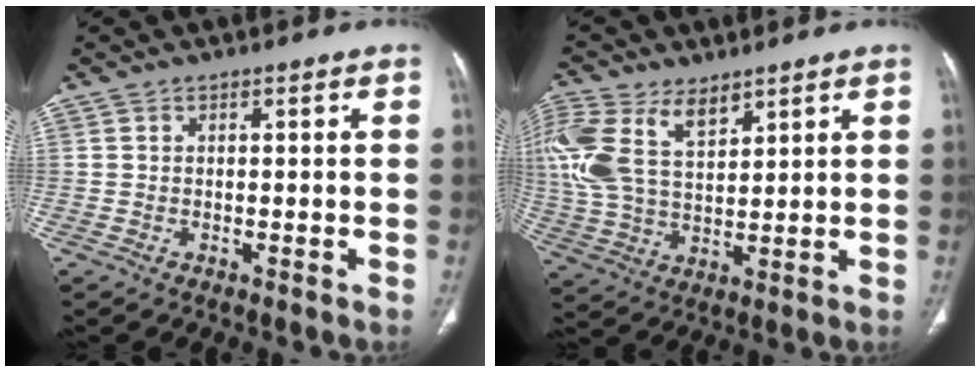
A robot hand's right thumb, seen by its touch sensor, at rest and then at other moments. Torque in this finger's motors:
{"motor_torque": [0.26, 0.60, 0.94, 1.00, 0.17]}